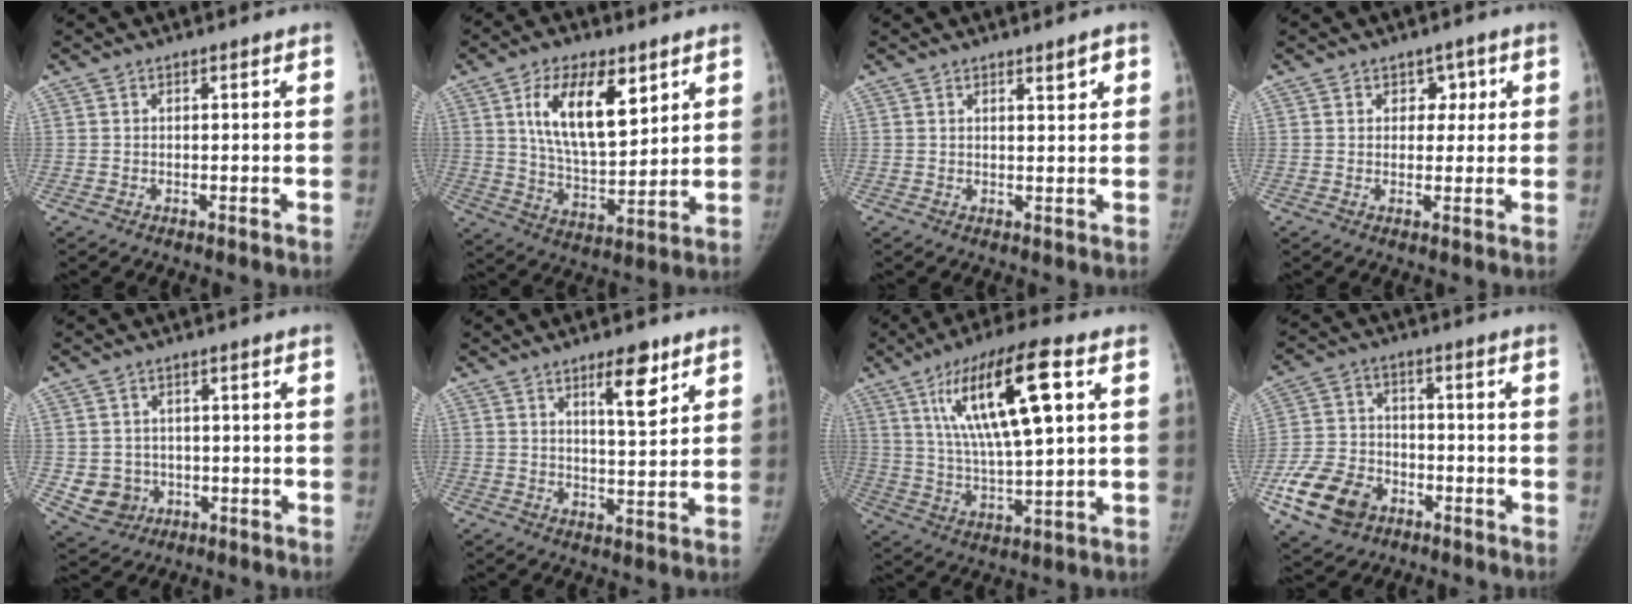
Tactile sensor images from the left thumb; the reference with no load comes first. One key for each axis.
{"total": 15.4, "fx": 6.5, "fy": 7.2, "fz": 12.0, "tx": -0.179, "ty": -0.033, "tz": 0.123}
{"total": 2.5, "fx": 1.5, "fy": 0.8, "fz": 1.8, "tx": -0.016, "ty": -0.009, "tz": 0.021}
{"total": 3.6, "fx": 1.3, "fy": 2.9, "fz": 1.6, "tx": 0.014, "ty": -0.003, "tz": 0.015}
{"total": 6.1, "fx": -1.2, "fy": 5.7, "fz": 1.8, "tx": -0.009, "ty": 0.009, "tz": -0.009}
{"total": 7.4, "fx": 4.4, "fy": 2.1, "fz": 5.6, "tx": -0.071, "ty": -0.031, "tz": 0.068}
{"total": 18.8, "fx": 6.4, "fy": 4.7, "fz": 17.0, "tx": -0.302, "ty": -0.008, "tz": 0.112}
{"total": 13.2, "fx": -6.6, "fy": 9.3, "fz": 6.6, "tx": -0.116, "ty": 0.025, "tz": -0.118}